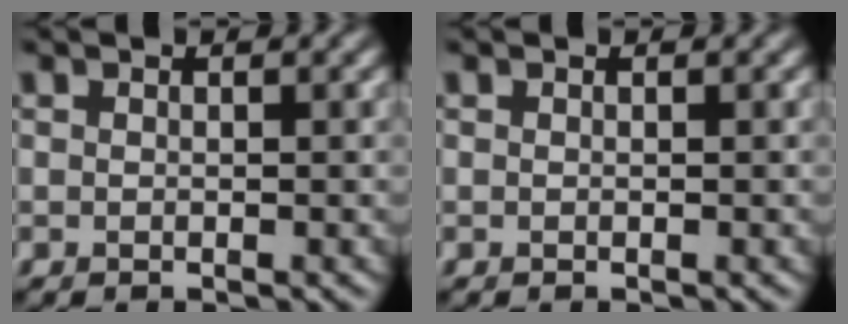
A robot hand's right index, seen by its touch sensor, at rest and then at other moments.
{"total": 0.0}